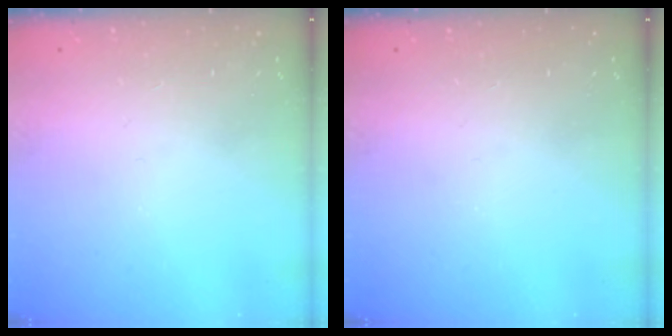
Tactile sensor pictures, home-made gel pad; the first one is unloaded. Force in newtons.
{"total": 0.0}